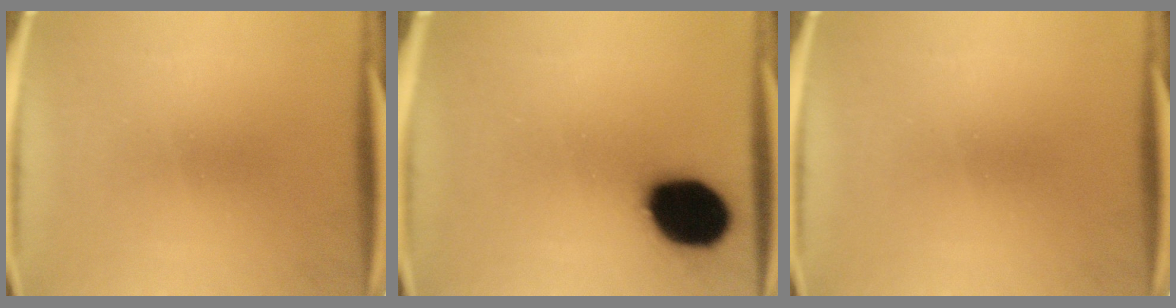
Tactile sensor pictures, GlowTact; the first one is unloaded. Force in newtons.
{"total": 19.1}
{"total": 0.0}